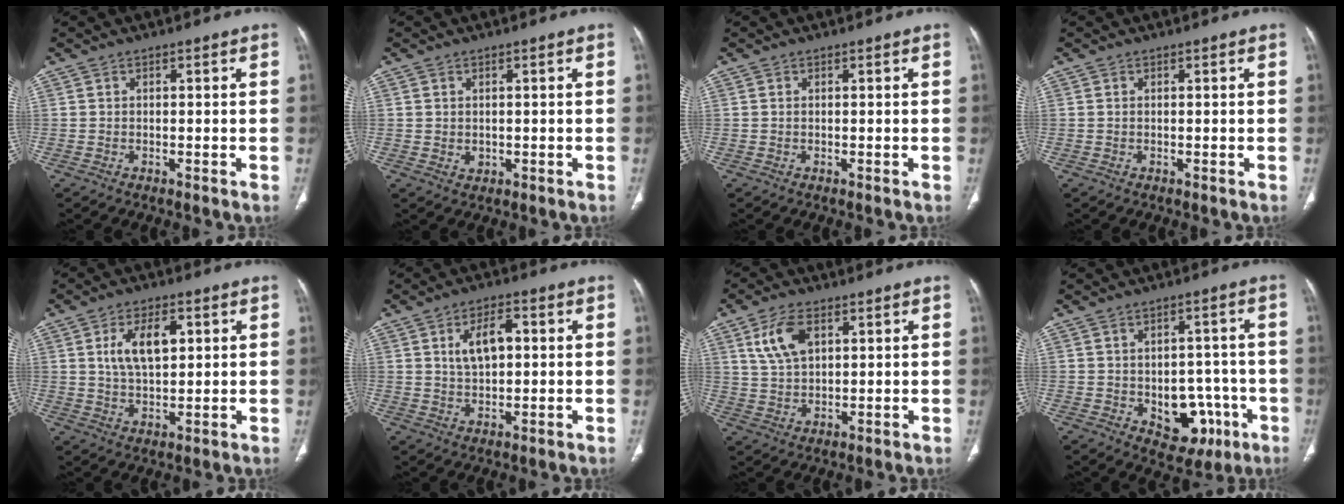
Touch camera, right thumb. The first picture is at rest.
{"total": 1.4, "force": [0.3, 1.2, 0.7], "torque": [-0.013, -0.004, 0.013]}
{"total": 0.0}
{"total": 0.0}
{"total": 8.6, "force": [2.5, 4.4, 6.9], "torque": [-0.115, -0.004, 0.050]}
{"total": 6.9, "force": [1.6, 3.7, 5.6], "torque": [-0.089, 0.004, 0.029]}
{"total": 7.7, "force": [3.3, 4.2, 5.6], "torque": [-0.104, -0.005, 0.071]}
{"total": 10.4, "force": [-3.3, 7.3, 6.7], "torque": [-0.043, 0.026, -0.026]}